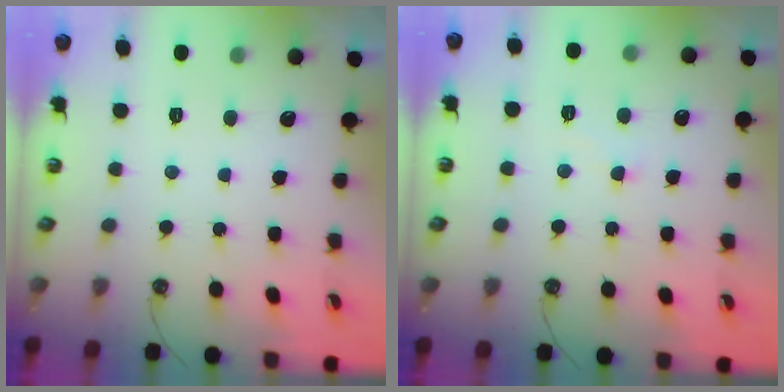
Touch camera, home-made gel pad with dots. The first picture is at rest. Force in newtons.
{"total": 3.4, "press": 3.4, "slide": 0.4}